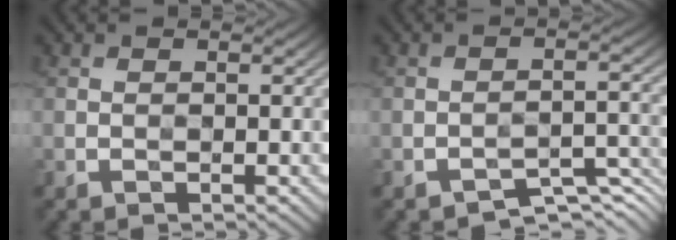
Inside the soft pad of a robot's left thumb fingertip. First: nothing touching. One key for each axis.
{"total": 3.6, "fx": -3.3, "fy": 0.6, "fz": 1.3, "tx": -0.014, "ty": 0.008, "tz": -0.050}